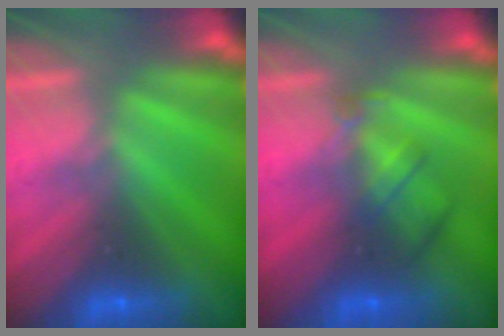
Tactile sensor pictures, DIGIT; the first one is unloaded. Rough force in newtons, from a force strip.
{"total": 2.4}